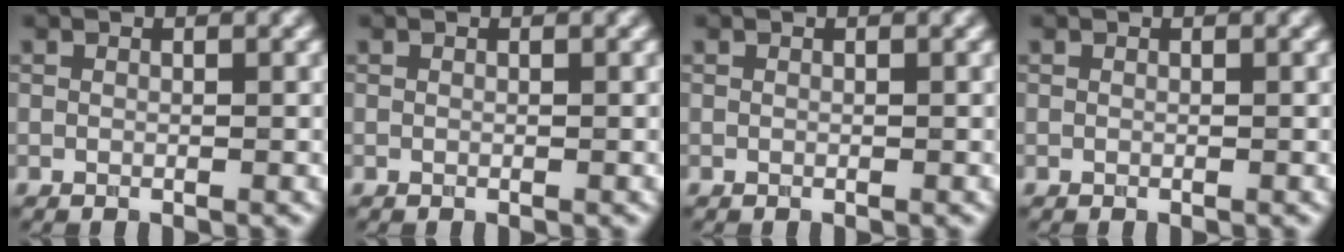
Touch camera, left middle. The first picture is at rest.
{"total": 0.0}
{"total": 0.0}
{"total": 0.0}